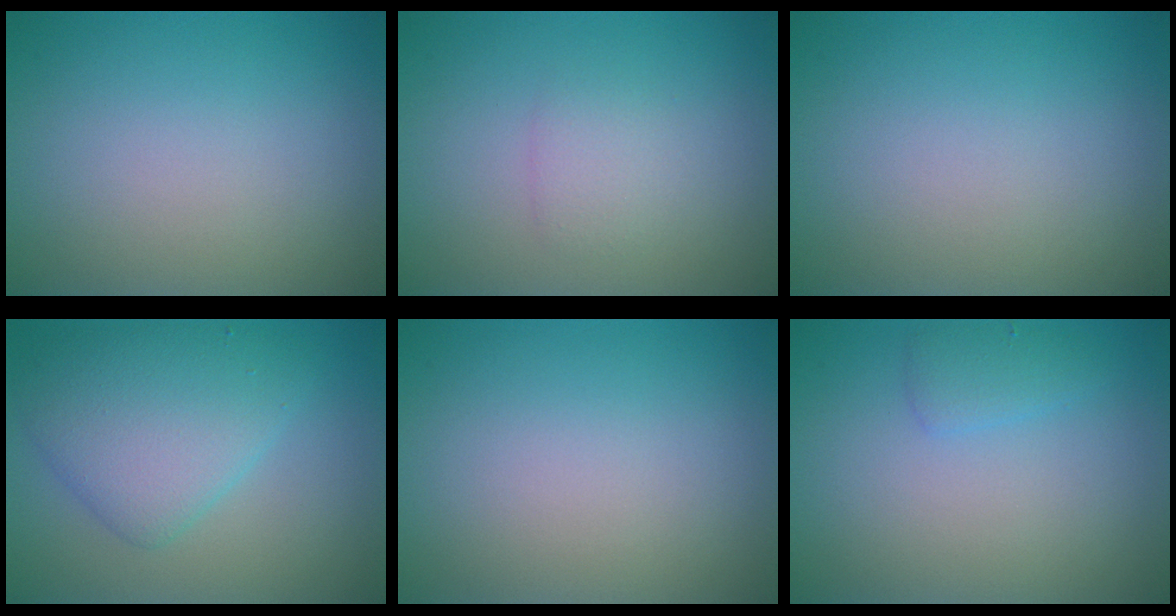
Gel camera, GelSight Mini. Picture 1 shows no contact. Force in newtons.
{"total": 1.4, "press": 1.4, "slide": 0.0}
{"total": 0.0}
{"total": 5.4, "press": 5.4, "slide": 0.2}
{"total": 0.0}
{"total": 1.4, "press": 1.4, "slide": 0.1}